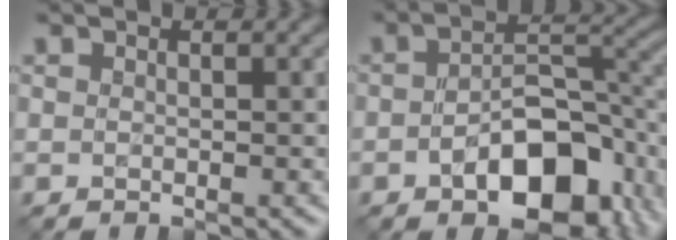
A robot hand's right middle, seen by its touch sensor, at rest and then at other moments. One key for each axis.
{"total": 10.0, "fx": -3.6, "fy": 5.2, "fz": 7.7, "tx": -0.109, "ty": 0.000, "tz": -0.056}